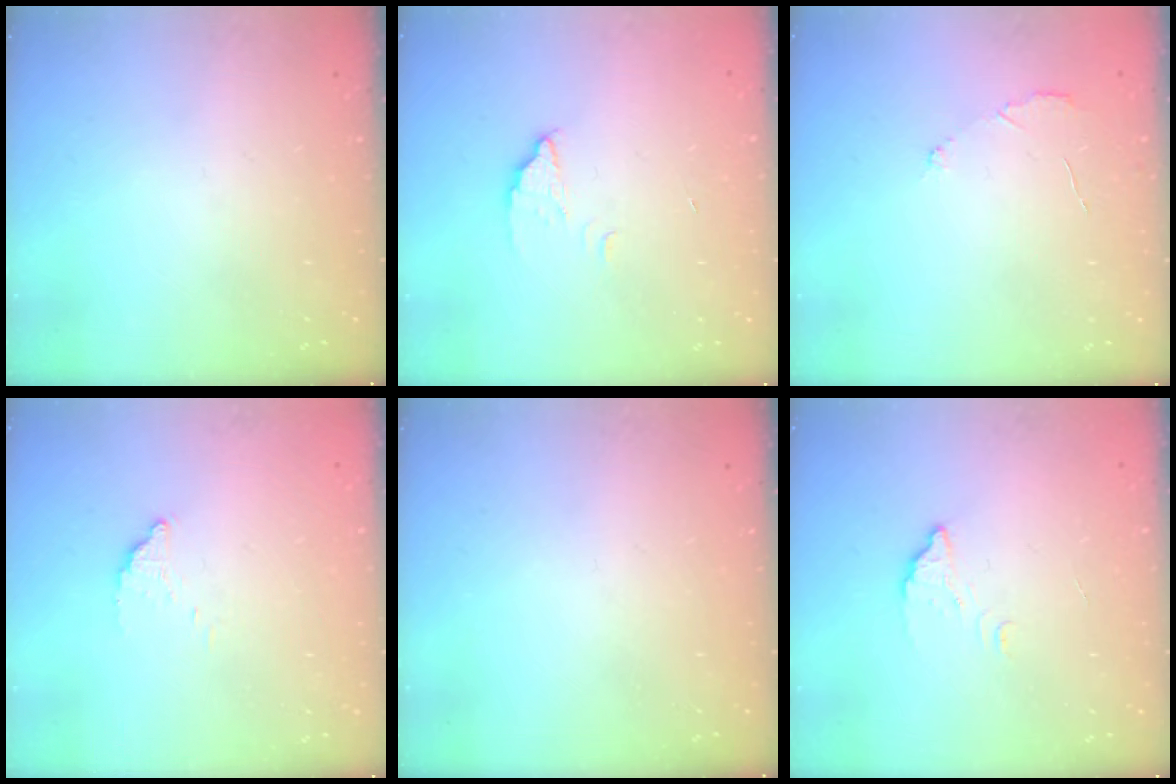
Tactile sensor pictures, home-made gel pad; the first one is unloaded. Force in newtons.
{"total": 2.2, "press": 2.2, "slide": 0.1}
{"total": 3.0, "press": 3.0, "slide": 0.3}
{"total": 2.8, "press": 2.8, "slide": 0.1}
{"total": 0.0}
{"total": 2.3, "press": 2.3, "slide": 0.1}